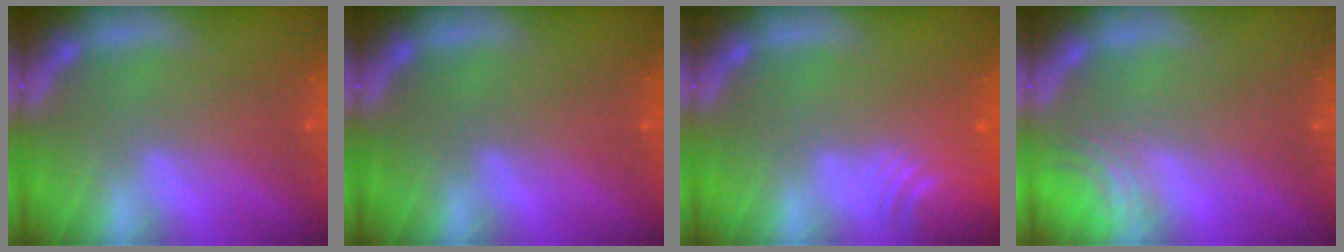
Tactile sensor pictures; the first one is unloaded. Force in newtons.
{"total": 0.0}
{"total": 7.0}
{"total": 2.5}